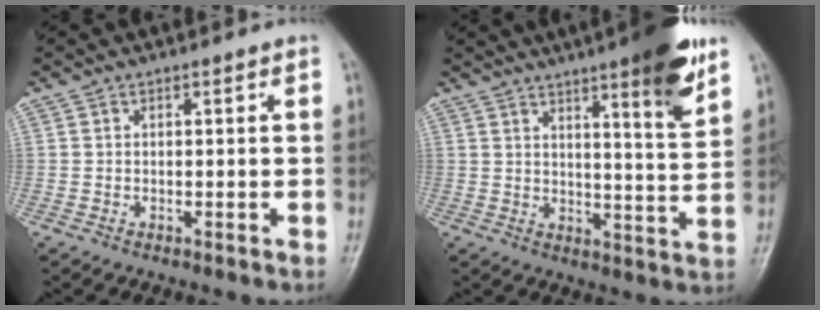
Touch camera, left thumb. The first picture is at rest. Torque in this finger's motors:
{"motor_torque": [1.76, 0.78, 1.07, -0.71, 0.03]}